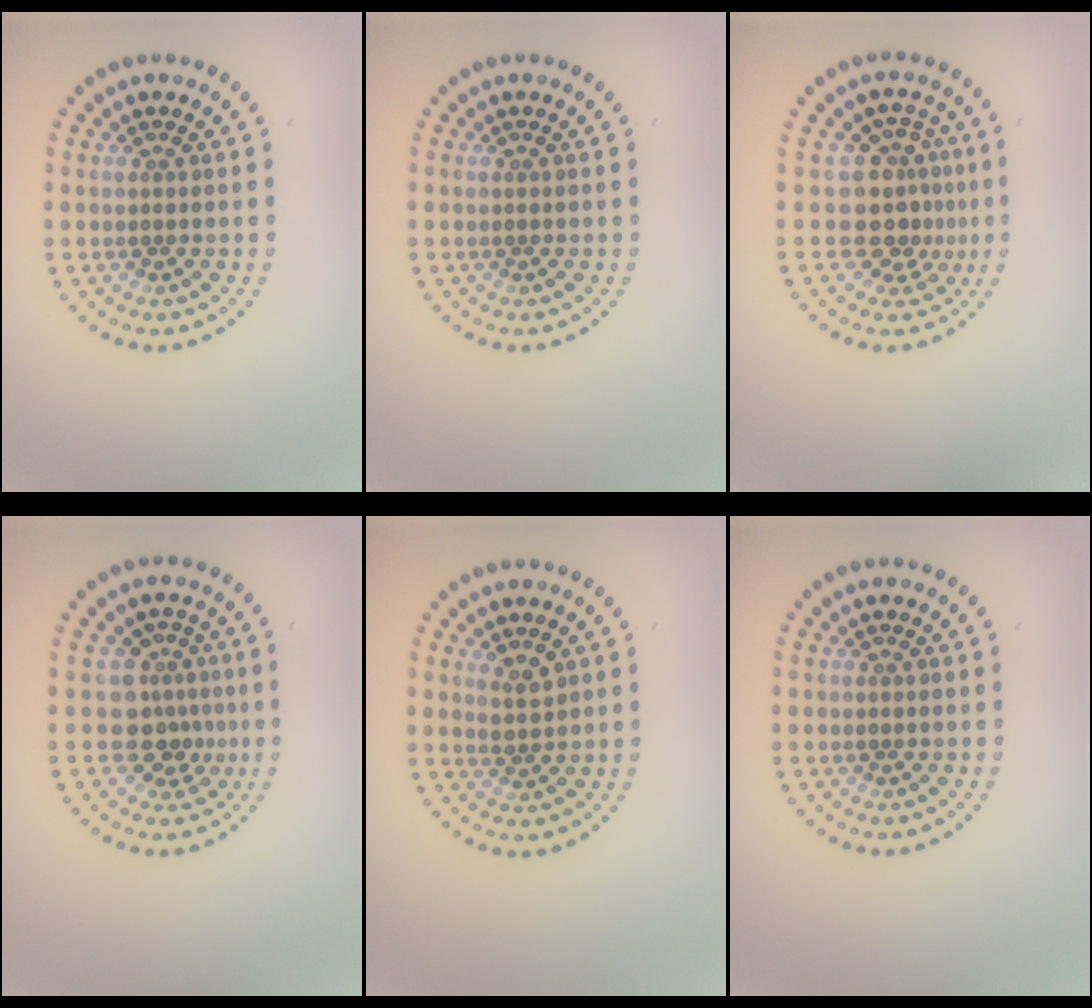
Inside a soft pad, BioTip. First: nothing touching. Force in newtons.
{"total": 0.0}
{"total": 3.8, "press": 3.0, "slide": 2.4}
{"total": 3.3, "press": 2.3, "slide": 2.4}
{"total": 1.3, "press": 1.2, "slide": 0.6}
{"total": 0.0}